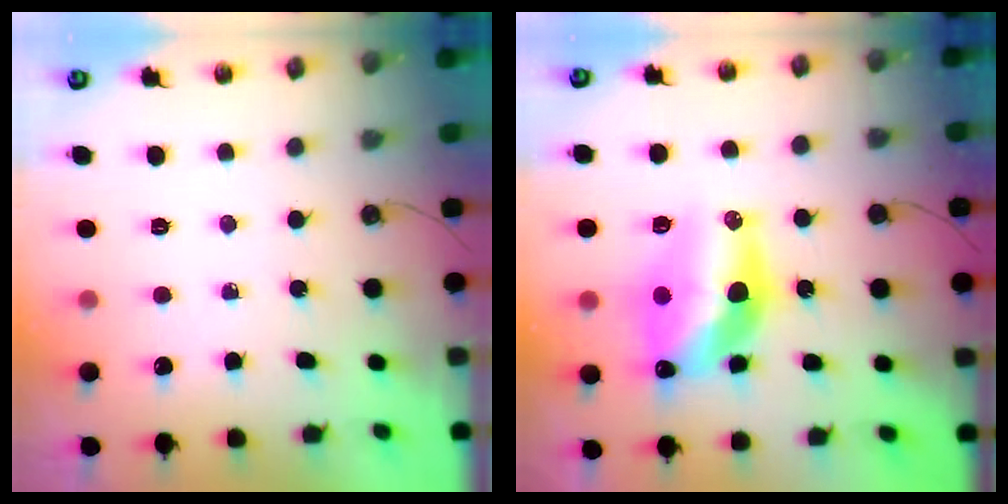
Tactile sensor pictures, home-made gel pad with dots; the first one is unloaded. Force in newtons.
{"total": 15.0, "press": 14.9, "slide": 1.0}